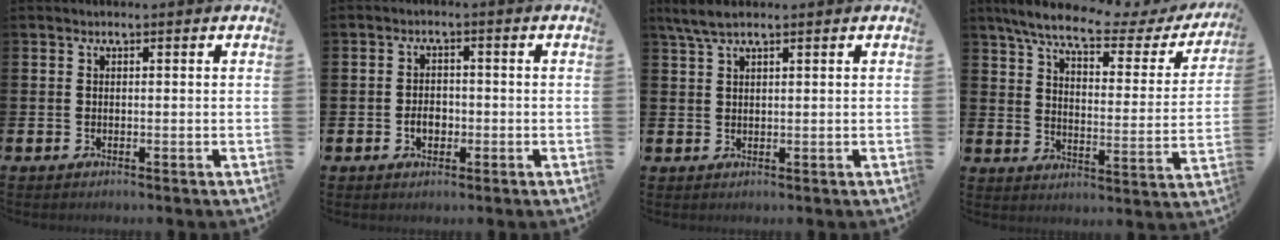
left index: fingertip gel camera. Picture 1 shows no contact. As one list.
[{"total": 2.6, "force": [-0.8, 1.9, 1.6], "torque": [-0.023, 0.000, -0.020]}, {"total": 3.3, "force": [2.3, 0.8, 2.2], "torque": [-0.054, 0.003, 0.044]}, {"total": 7.8, "force": [6.2, 1.8, 4.3], "torque": [-0.107, -0.032, 0.102]}]